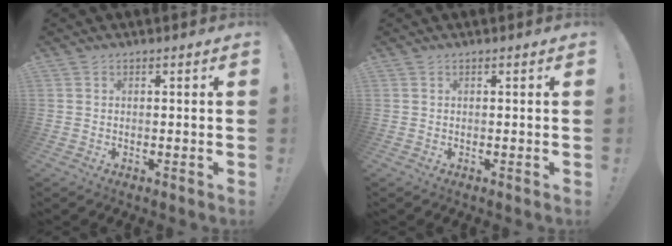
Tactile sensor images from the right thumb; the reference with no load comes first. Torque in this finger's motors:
{"motor_torque": [-0.04, -0.03, 0.00, 0.00, 0.01]}